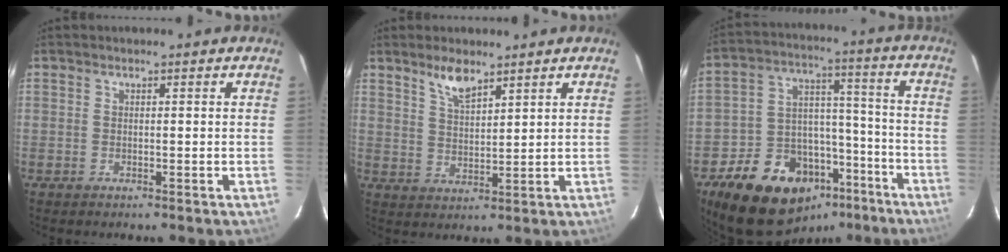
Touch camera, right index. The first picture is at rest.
{"total": 5.2, "force": [4.0, 1.4, 3.0], "torque": [-0.055, -0.001, 0.078]}
{"total": 20.5, "force": [-13.6, 12.9, 8.3], "torque": [-0.177, 0.060, -0.184]}